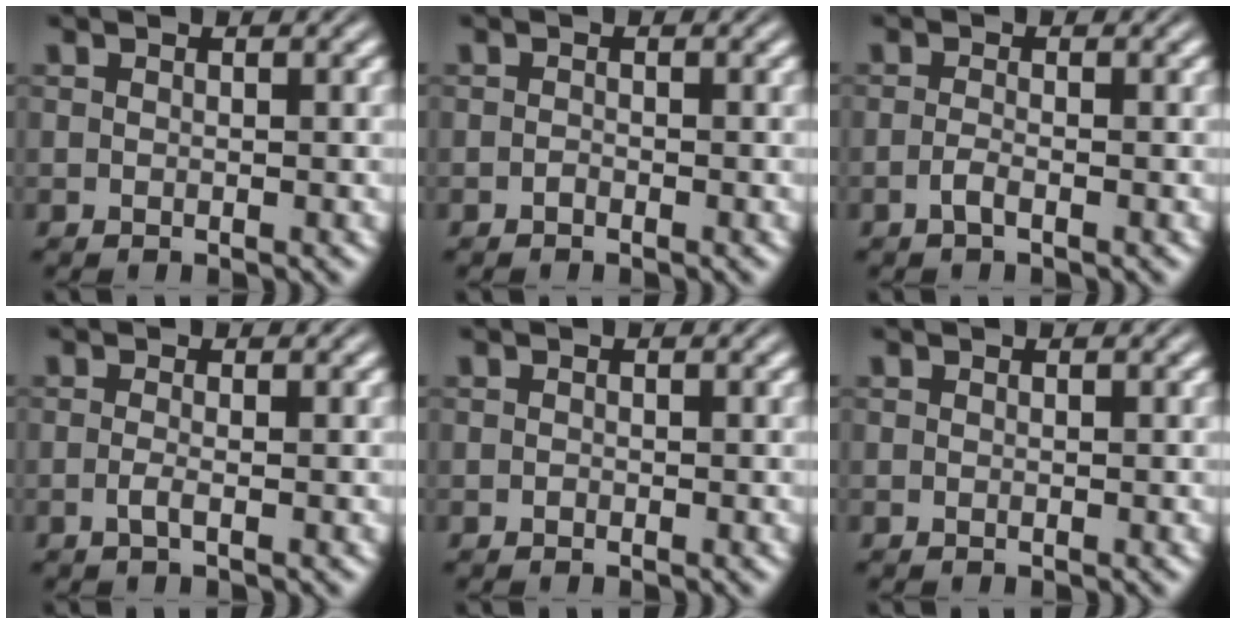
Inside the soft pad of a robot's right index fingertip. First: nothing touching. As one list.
[{"total": 1.0, "force": [-0.6, -0.8, -0.2], "torque": [0.007, -0.006, -0.008]}, {"total": 1.4, "force": [-1.1, -0.7, 0.6], "torque": [-0.006, -0.004, -0.018]}, {"total": 1.3, "force": [-0.9, -0.6, 0.8], "torque": [-0.016, -0.010, -0.012]}, {"total": 0.8, "force": [-0.3, -0.7, -0.2], "torque": [0.005, -0.005, -0.002]}, {"total": 0.0}]